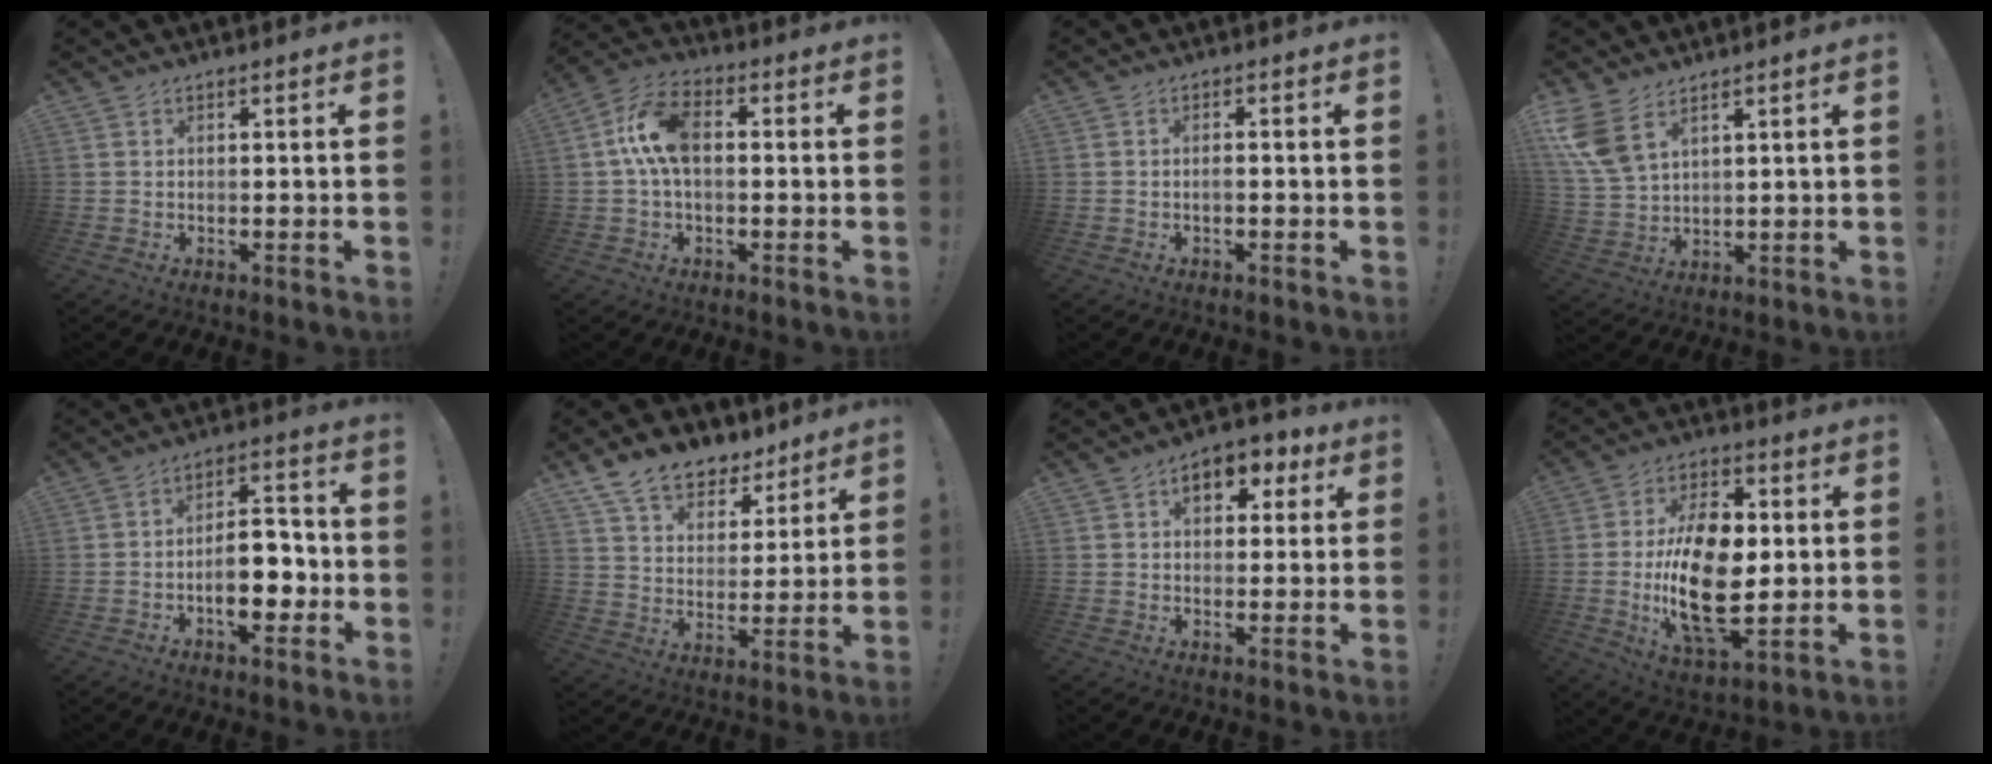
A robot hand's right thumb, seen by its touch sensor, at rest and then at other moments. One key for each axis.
{"total": 10.9, "fx": 0.7, "fy": 6.3, "fz": 8.8, "tx": -0.169, "ty": 0.010, "tz": 0.017}
{"total": 1.4, "fx": -0.8, "fy": 0.2, "fz": 1.1, "tx": -0.022, "ty": 0.003, "tz": -0.014}
{"total": 10.2, "fx": 6.1, "fy": 5.5, "fz": 6.1, "tx": -0.126, "ty": -0.026, "tz": 0.120}
{"total": 12.0, "fx": -3.6, "fy": 6.2, "fz": 9.6, "tx": -0.145, "ty": 0.022, "tz": -0.064}
{"total": 12.6, "fx": 9.4, "fy": 7.2, "fz": 4.2, "tx": -0.074, "ty": -0.062, "tz": 0.181}
{"total": 7.7, "fx": 2.8, "fy": 5.4, "fz": 4.8, "tx": -0.058, "ty": -0.007, "tz": 0.048}
{"total": 21.5, "fx": -0.8, "fy": 11.9, "fz": 17.9, "tx": -0.336, "ty": -0.008, "tz": -0.015}